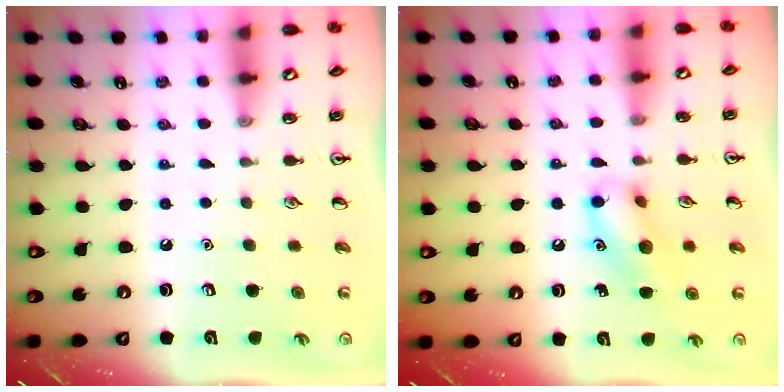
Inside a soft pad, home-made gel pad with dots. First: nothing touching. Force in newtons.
{"total": 11.6, "press": 11.5, "slide": 1.6}